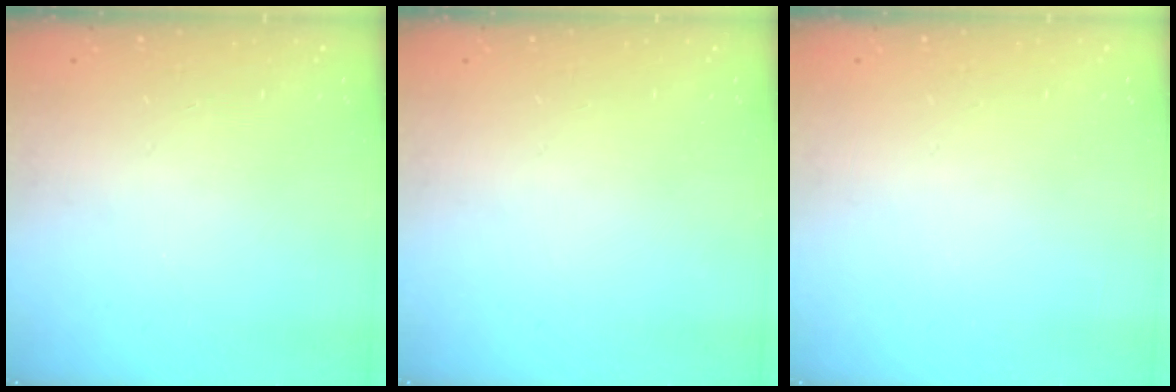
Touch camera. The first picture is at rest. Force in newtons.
{"total": 0.0}
{"total": 0.0}